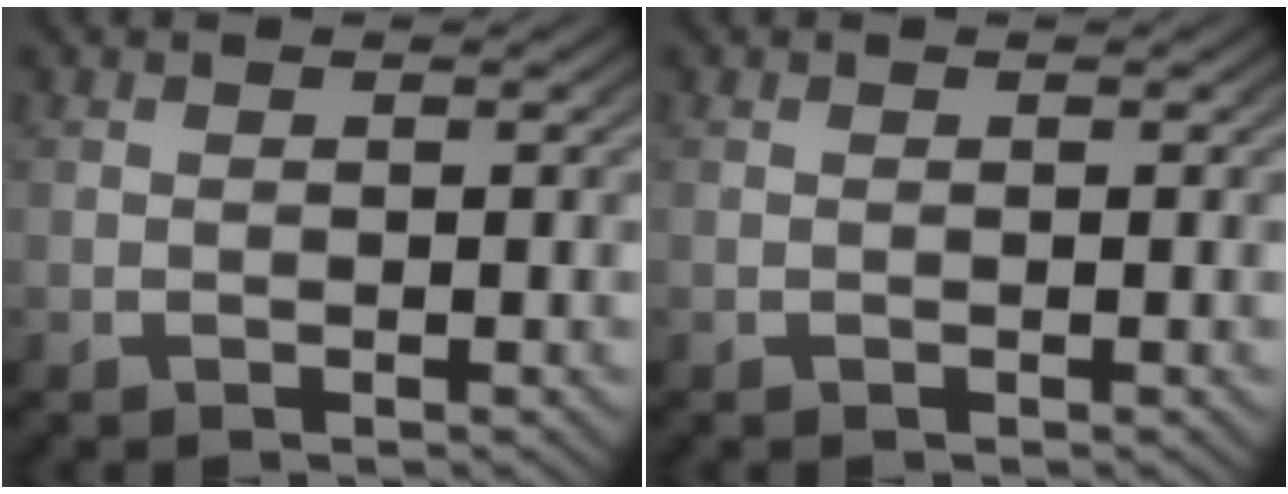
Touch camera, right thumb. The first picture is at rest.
{"total": 0.0}